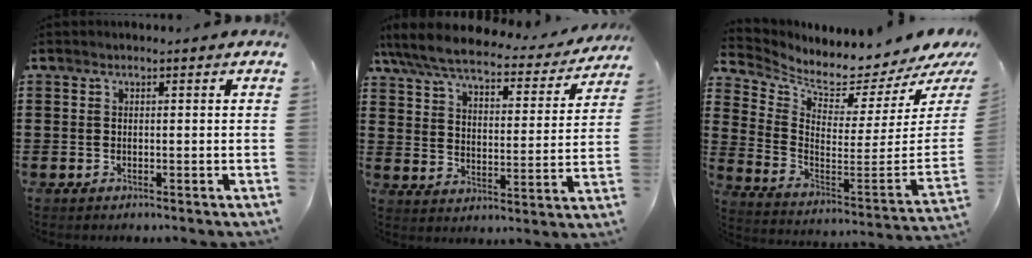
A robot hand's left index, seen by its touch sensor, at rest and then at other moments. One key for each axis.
{"total": 6.5, "fx": 5.8, "fy": 1.0, "fz": 2.8, "tx": -0.080, "ty": -0.036, "tz": 0.100}
{"total": 2.8, "fx": 2.7, "fy": 0.3, "fz": 0.8, "tx": -0.034, "ty": -0.064, "tz": 0.034}